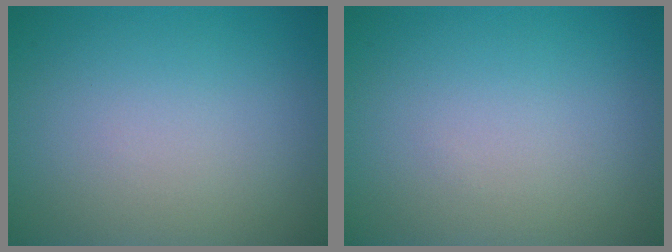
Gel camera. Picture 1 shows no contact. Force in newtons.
{"total": 0.0}